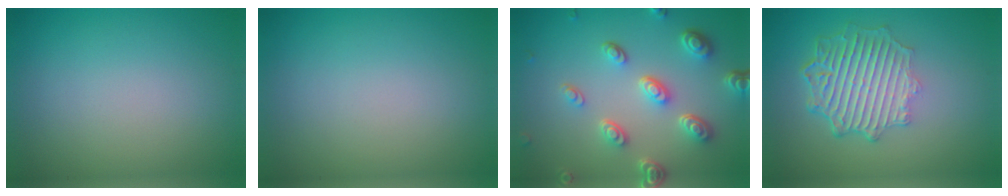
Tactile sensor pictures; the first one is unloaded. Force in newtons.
{"total": 0.0}
{"total": 5.2, "press": 3.9, "slide": 3.4}
{"total": 6.3, "press": 4.7, "slide": 4.2}